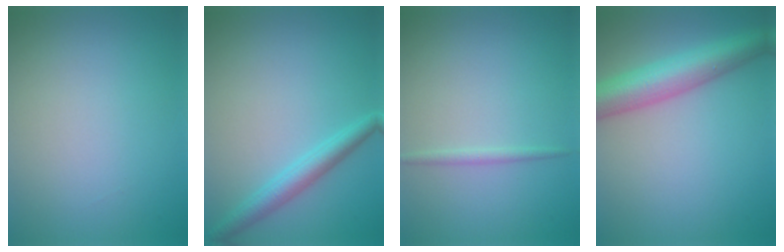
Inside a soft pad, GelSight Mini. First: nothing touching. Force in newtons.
{"total": 2.9, "press": 2.9, "slide": 0.1}
{"total": 0.9, "press": 0.9, "slide": 0.1}
{"total": 6.5, "press": 6.5, "slide": 0.2}